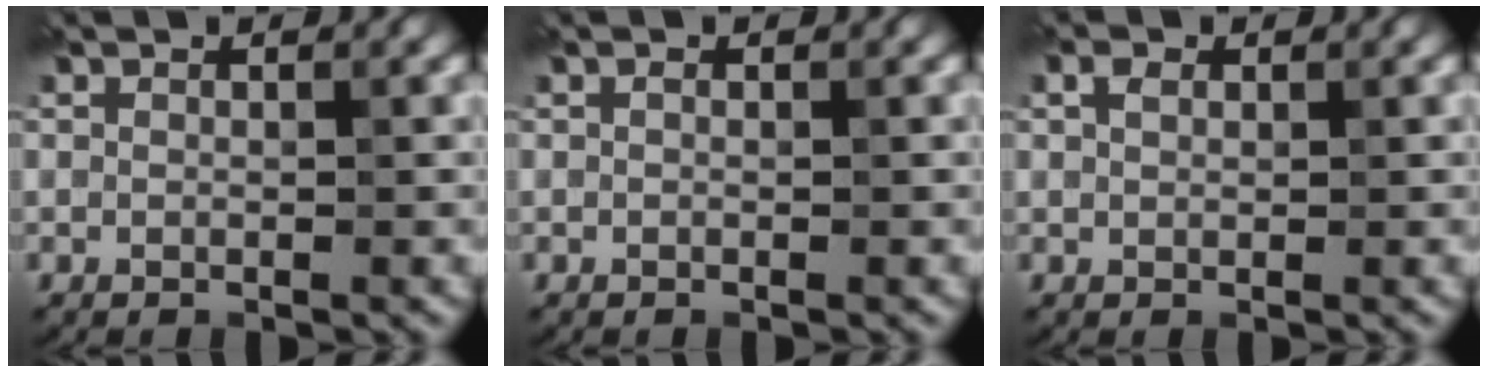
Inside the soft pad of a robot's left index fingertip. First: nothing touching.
{"total": 0.0}
{"total": 1.1, "force": [0.6, 0.8, 0.4], "torque": [-0.009, 0.012, 0.008]}